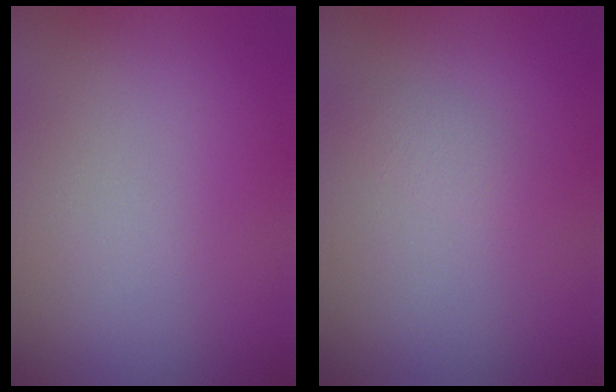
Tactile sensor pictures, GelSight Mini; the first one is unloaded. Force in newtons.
{"total": 1.1, "press": 1.1, "slide": 0.0}